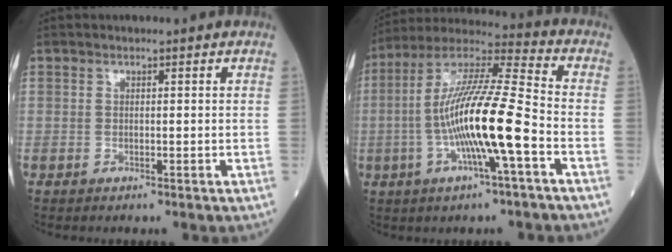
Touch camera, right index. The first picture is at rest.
{"total": 16.1, "force": [-3.7, 0.9, 15.7], "torque": [-0.299, 0.004, -0.073]}